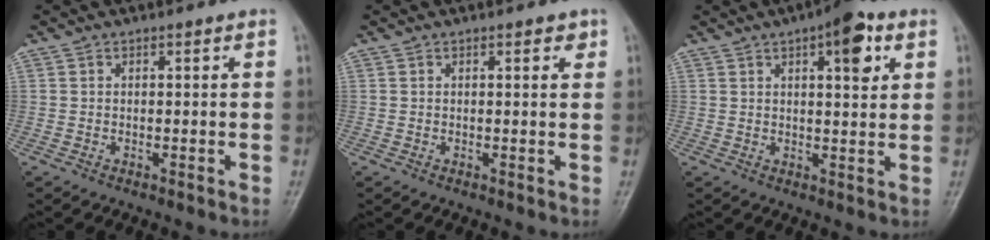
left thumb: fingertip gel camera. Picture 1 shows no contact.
{"total": 1.7, "force": [0.9, 0.7, 1.3], "torque": [-0.012, -0.002, 0.009]}
{"total": 8.8, "force": [3.9, 3.2, 7.2], "torque": [-0.079, -0.008, 0.049]}